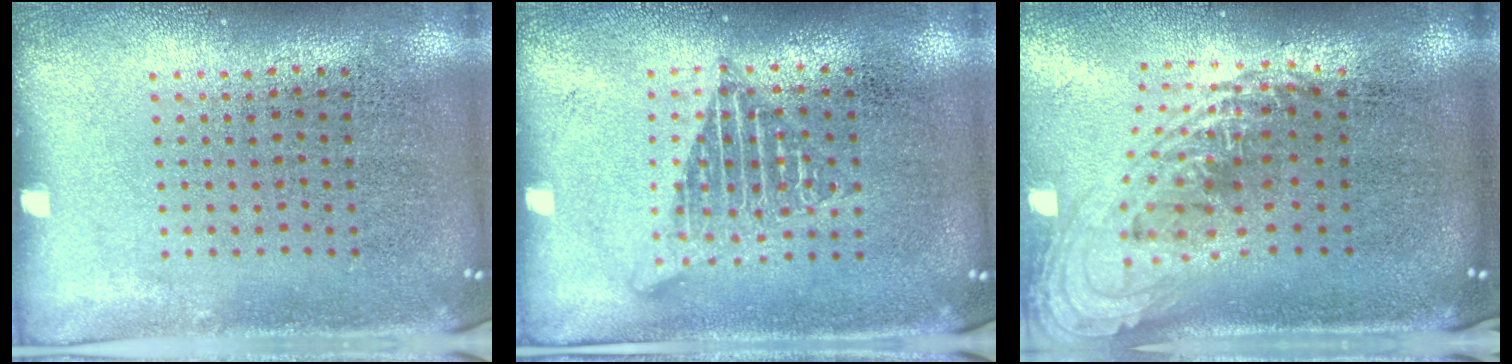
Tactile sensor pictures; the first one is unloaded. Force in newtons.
{"total": 1.3, "press": 1.3, "slide": 0.1}
{"total": 2.2, "press": 1.6, "slide": 1.5}